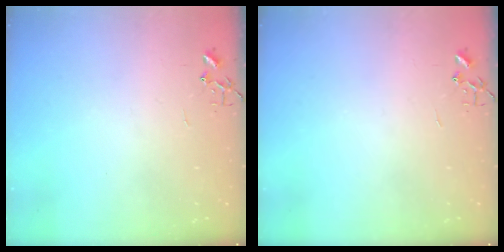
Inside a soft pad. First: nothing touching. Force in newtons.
{"total": 0.0}